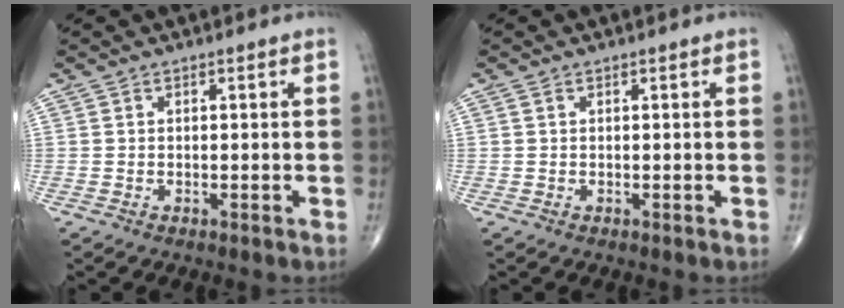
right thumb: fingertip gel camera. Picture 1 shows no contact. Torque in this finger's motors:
{"motor_torque": [-0.17, 0.20, -0.11, -0.12, -0.02]}